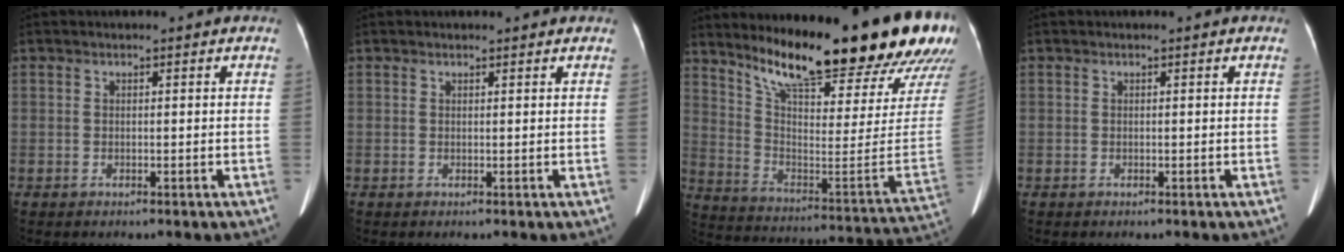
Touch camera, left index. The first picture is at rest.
{"total": 2.0, "force": [1.9, 0.3, 0.7], "torque": [-0.009, 0.002, 0.019]}
{"total": 28.1, "force": [23.4, 2.6, 15.3], "torque": [-0.247, -0.108, 0.325]}
{"total": 0.0}